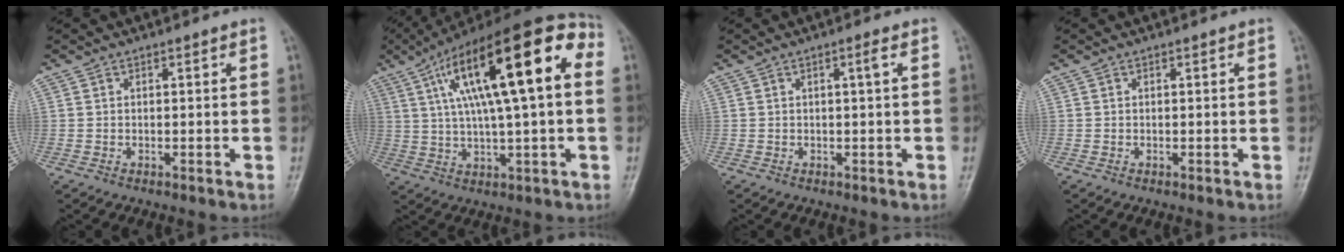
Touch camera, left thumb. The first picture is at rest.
{"total": 24.3, "force": [5.7, 7.0, 22.6], "torque": [-0.365, 0.033, 0.083]}
{"total": 1.2, "force": [0.2, -0.2, 1.2], "torque": [-0.025, 0.001, 0.003]}
{"total": 0.0}